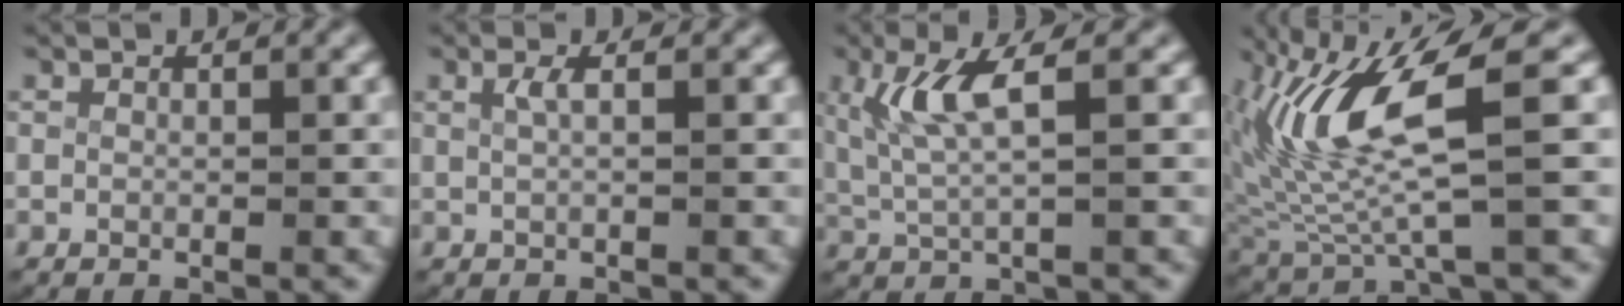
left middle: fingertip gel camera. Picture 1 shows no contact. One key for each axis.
{"total": 1.1, "fx": 0.2, "fy": 0.0, "fz": 1.1, "tx": -0.023, "ty": -0.003, "tz": 0.010}
{"total": 4.2, "fx": 1.2, "fy": 1.3, "fz": 3.9, "tx": -0.094, "ty": -0.005, "tz": 0.029}
{"total": 8.0, "fx": 0.9, "fy": 3.3, "fz": 7.2, "tx": -0.158, "ty": -0.004, "tz": 0.023}